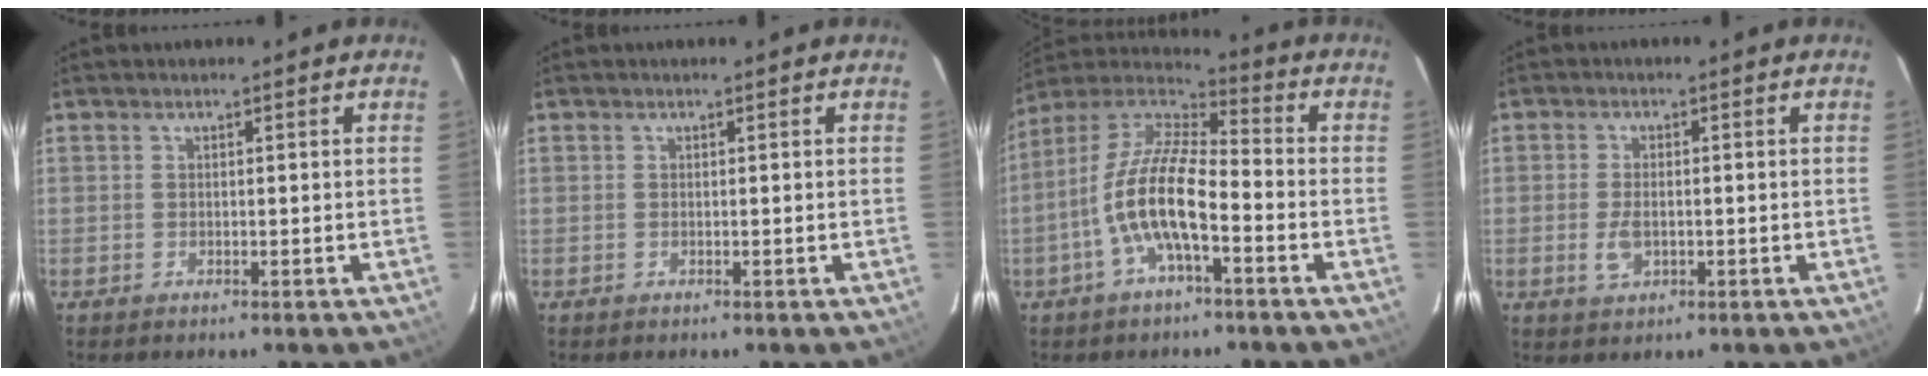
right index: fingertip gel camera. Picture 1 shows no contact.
{"total": 0.0}
{"total": 13.4, "force": [-4.6, 4.3, 11.9], "torque": [-0.241, 0.003, -0.093]}
{"total": 3.9, "force": [-0.9, 2.1, 3.1], "torque": [-0.068, -0.002, -0.014]}